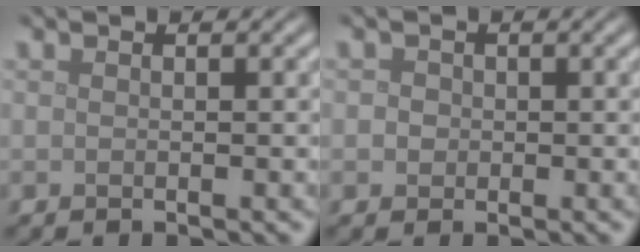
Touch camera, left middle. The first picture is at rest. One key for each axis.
{"total": 1.4, "fx": 0.2, "fy": 1.3, "fz": 0.5, "tx": 0.004, "ty": 0.002, "tz": -0.001}